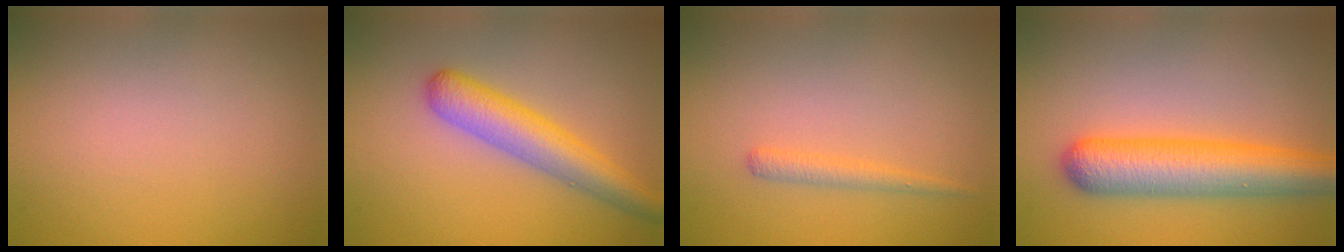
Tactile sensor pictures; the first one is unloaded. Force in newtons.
{"total": 4.8, "press": 4.8, "slide": 0.2}
{"total": 1.3, "press": 1.3, "slide": 0.1}
{"total": 6.9, "press": 6.9, "slide": 0.2}